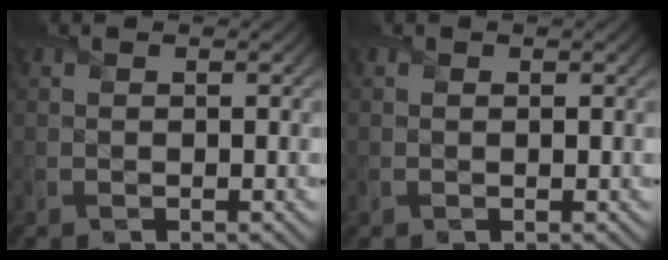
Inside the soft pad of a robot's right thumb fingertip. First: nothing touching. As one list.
[{"total": 0.0}]